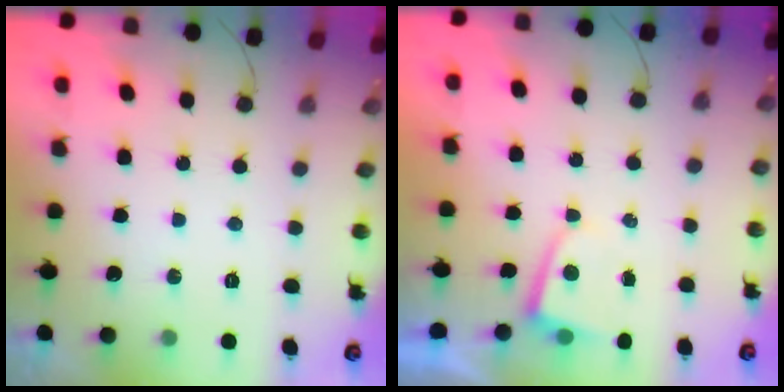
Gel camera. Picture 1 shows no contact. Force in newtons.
{"total": 1.2, "press": 1.2, "slide": 0.2}